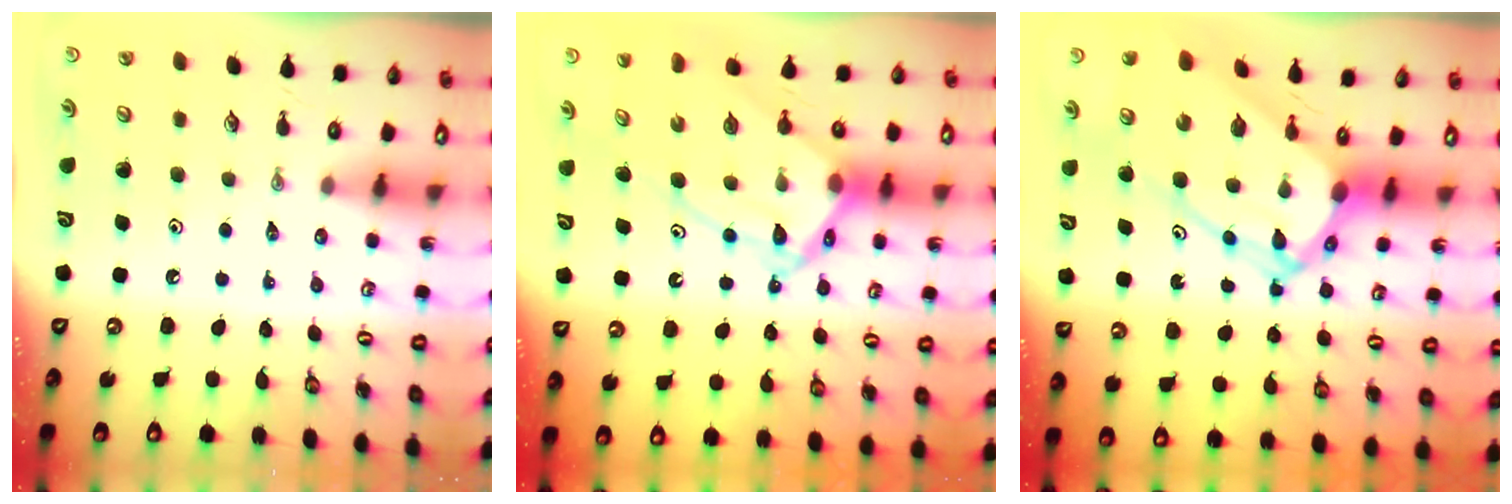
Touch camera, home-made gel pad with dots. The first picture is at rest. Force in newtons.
{"total": 13.7, "press": 13.6, "slide": 1.1}
{"total": 14.4, "press": 14.4, "slide": 1.4}